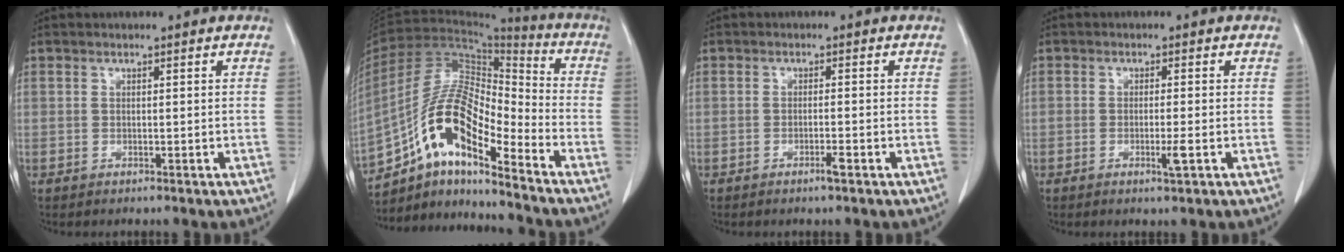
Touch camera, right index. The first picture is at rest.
{"total": 14.0, "force": [-8.6, 3.6, 10.4], "torque": [-0.202, 0.029, -0.153]}
{"total": 1.7, "force": [-1.0, -0.1, 1.4], "torque": [-0.027, -0.002, -0.017]}
{"total": 2.3, "force": [-0.9, 0.0, 2.2], "torque": [-0.037, -0.005, -0.014]}